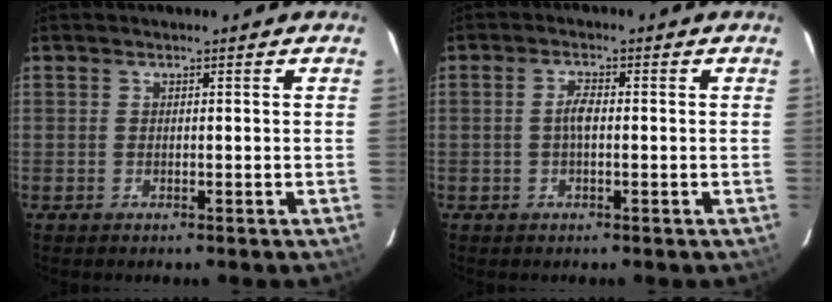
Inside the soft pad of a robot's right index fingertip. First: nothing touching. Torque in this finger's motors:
{"motor_torque": [0.42, 0.00, 0.32, 0.05]}